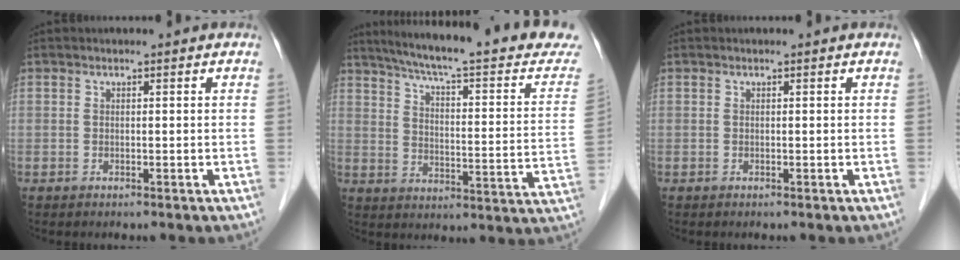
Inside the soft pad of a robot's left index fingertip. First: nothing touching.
{"total": 25.0, "force": [21.6, 2.0, 12.5], "torque": [-0.180, -0.044, 0.271]}
{"total": 0.0}